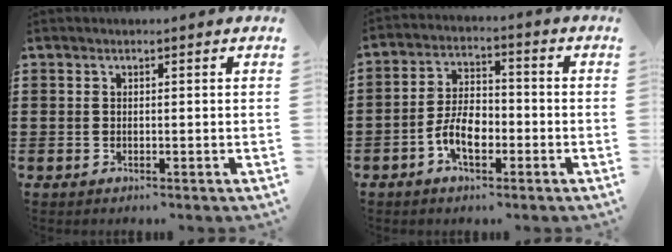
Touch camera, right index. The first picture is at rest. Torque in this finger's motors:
{"motor_torque": [1.18, 0.96, 0.39, 0.09]}